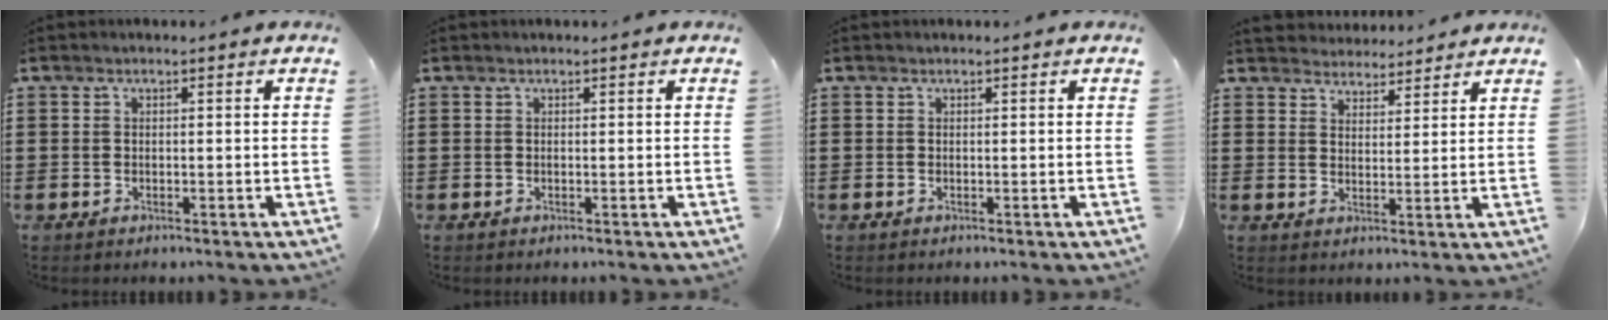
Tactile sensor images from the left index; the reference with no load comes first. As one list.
[{"total": 0.0}, {"total": 0.0}, {"total": 3.5, "force": [3.4, 0.8, -0.4], "torque": [-0.006, -0.010, 0.064]}]